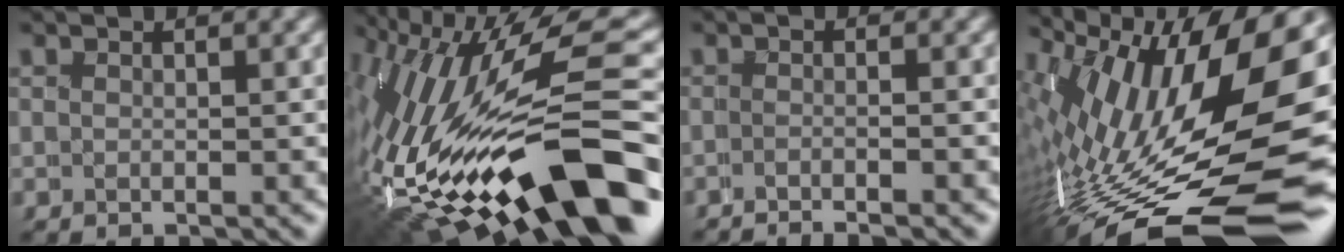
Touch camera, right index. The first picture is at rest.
{"total": 14.6, "force": [-4.8, 5.5, 12.7], "torque": [-0.203, -0.008, -0.062]}
{"total": 2.5, "force": [-2.0, 0.0, 1.4], "torque": [-0.005, 0.009, -0.039]}
{"total": 18.0, "force": [-3.7, 8.6, 15.4], "torque": [-0.243, -0.036, -0.025]}